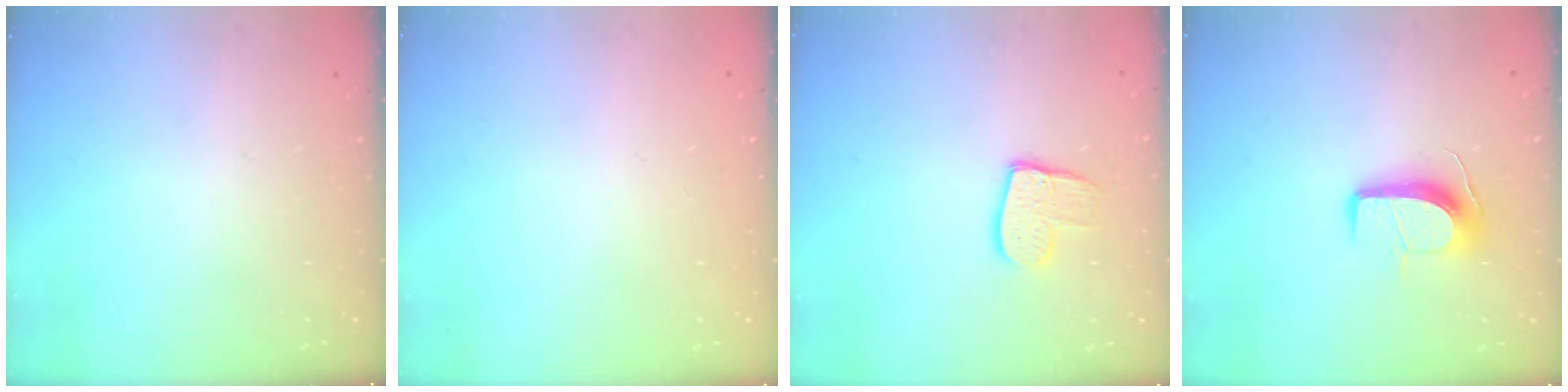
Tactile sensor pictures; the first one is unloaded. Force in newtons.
{"total": 0.0}
{"total": 10.0, "press": 9.9, "slide": 0.7}
{"total": 9.9, "press": 9.9, "slide": 0.2}